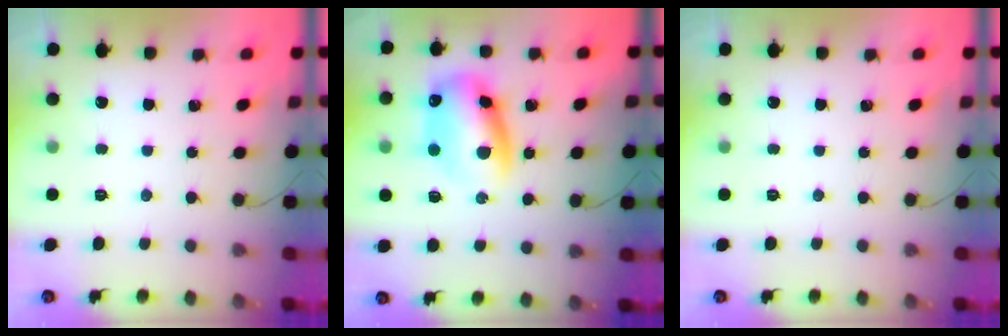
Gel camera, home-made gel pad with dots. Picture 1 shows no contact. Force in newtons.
{"total": 13.4, "press": 13.1, "slide": 2.9}
{"total": 0.0}